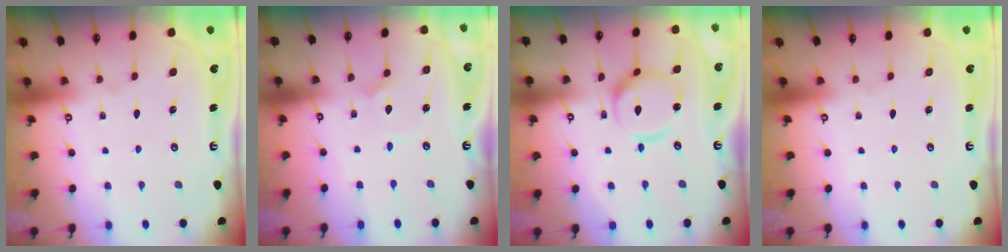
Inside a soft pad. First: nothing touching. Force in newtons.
{"total": 2.5, "press": 2.5, "slide": 0.2}
{"total": 11.8, "press": 11.8, "slide": 1.1}
{"total": 0.0}